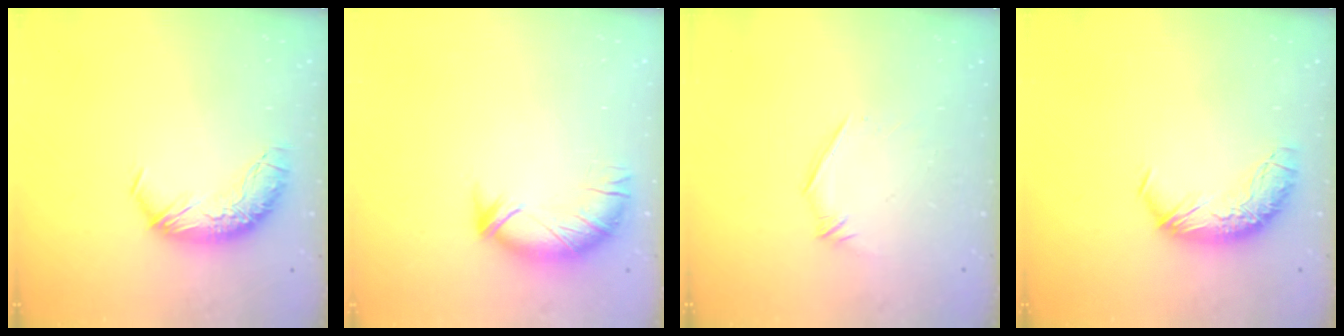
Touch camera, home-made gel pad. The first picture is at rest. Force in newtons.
{"total": 3.5, "press": 3.2, "slide": 1.3}
{"total": 4.6, "press": 4.3, "slide": 1.5}
{"total": 0.0}